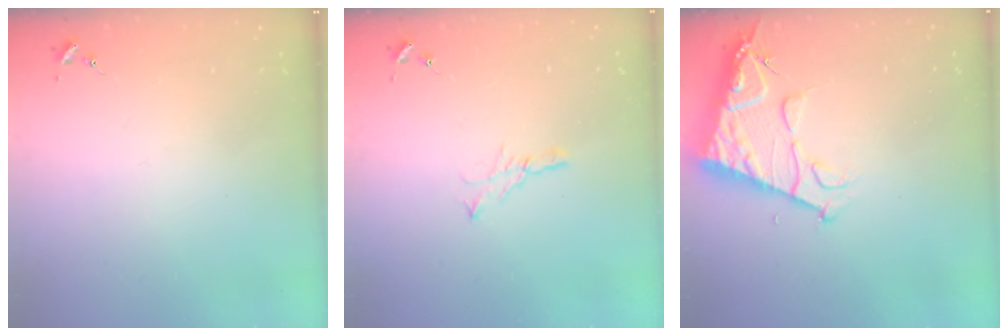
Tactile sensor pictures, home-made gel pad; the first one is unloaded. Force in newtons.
{"total": 5.2, "press": 5.2, "slide": 0.3}
{"total": 13.0, "press": 12.9, "slide": 1.3}